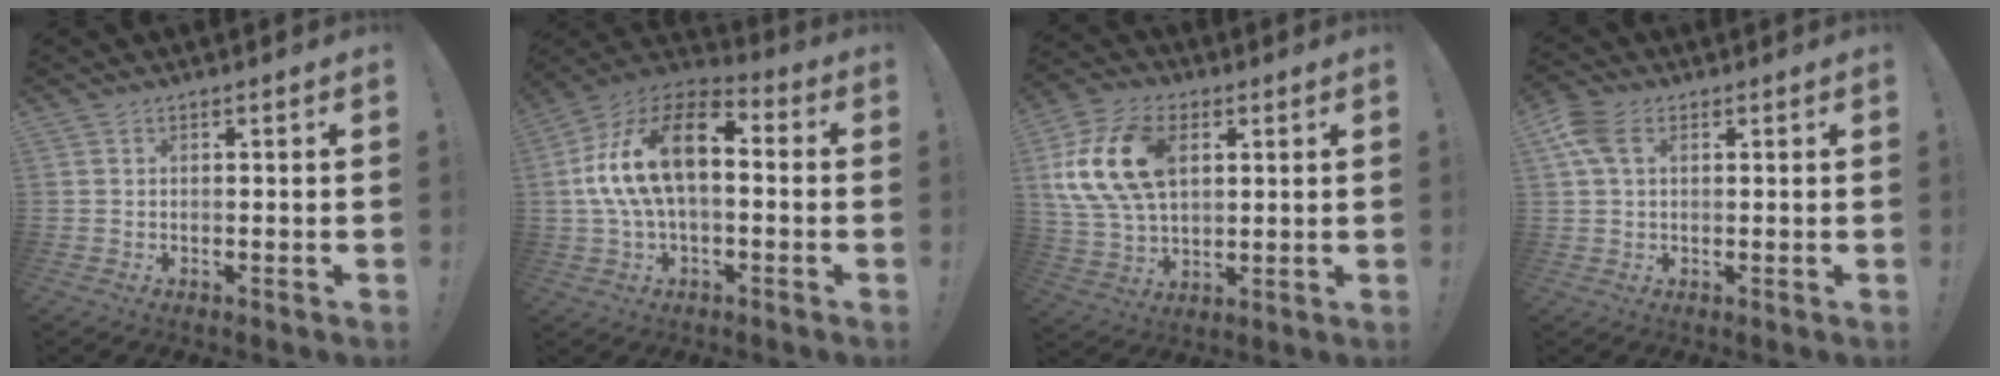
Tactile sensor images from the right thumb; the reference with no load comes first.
{"total": 20.2, "force": [3.5, 11.4, 16.2], "torque": [-0.291, 0.002, 0.065]}
{"total": 19.0, "force": [4.9, 12.5, 13.4], "torque": [-0.249, -0.007, 0.089]}
{"total": 6.6, "force": [2.3, 4.3, 4.4], "torque": [-0.088, 0.003, 0.048]}